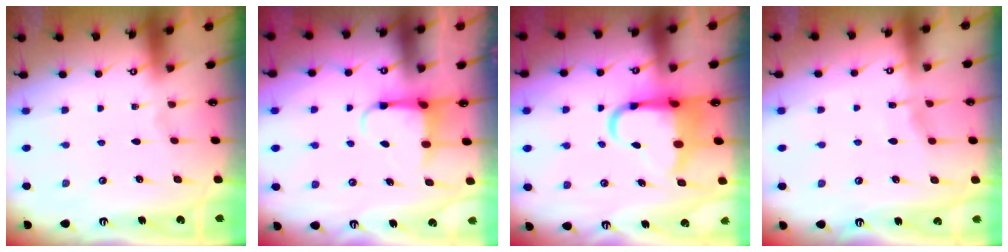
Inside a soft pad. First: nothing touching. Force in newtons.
{"total": 4.0, "press": 4.0, "slide": 0.4}
{"total": 8.2, "press": 7.9, "slide": 2.0}
{"total": 4.0, "press": 3.9, "slide": 0.5}